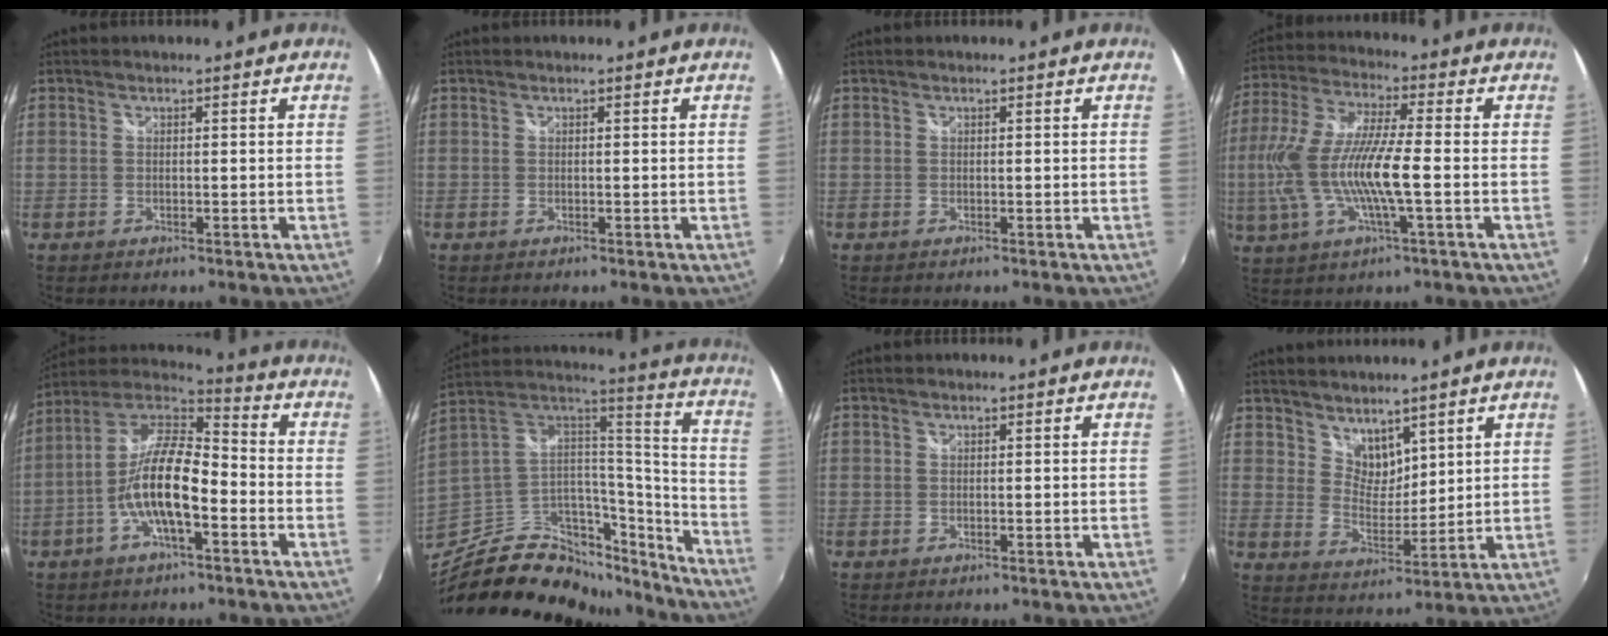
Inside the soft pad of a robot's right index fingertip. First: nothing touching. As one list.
[{"total": 0.0}, {"total": 0.0}, {"total": 15.5, "force": [-2.6, 2.6, 15.1], "torque": [-0.298, -0.009, -0.049]}, {"total": 13.3, "force": [-4.4, 4.0, 11.9], "torque": [-0.237, 0.007, -0.089]}, {"total": 28.3, "force": [-21.2, 13.8, 12.7], "torque": [-0.227, 0.063, -0.319]}, {"total": 0.0}, {"total": 6.0, "force": [4.8, 3.1, 1.8], "torque": [-0.019, -0.002, 0.091]}]